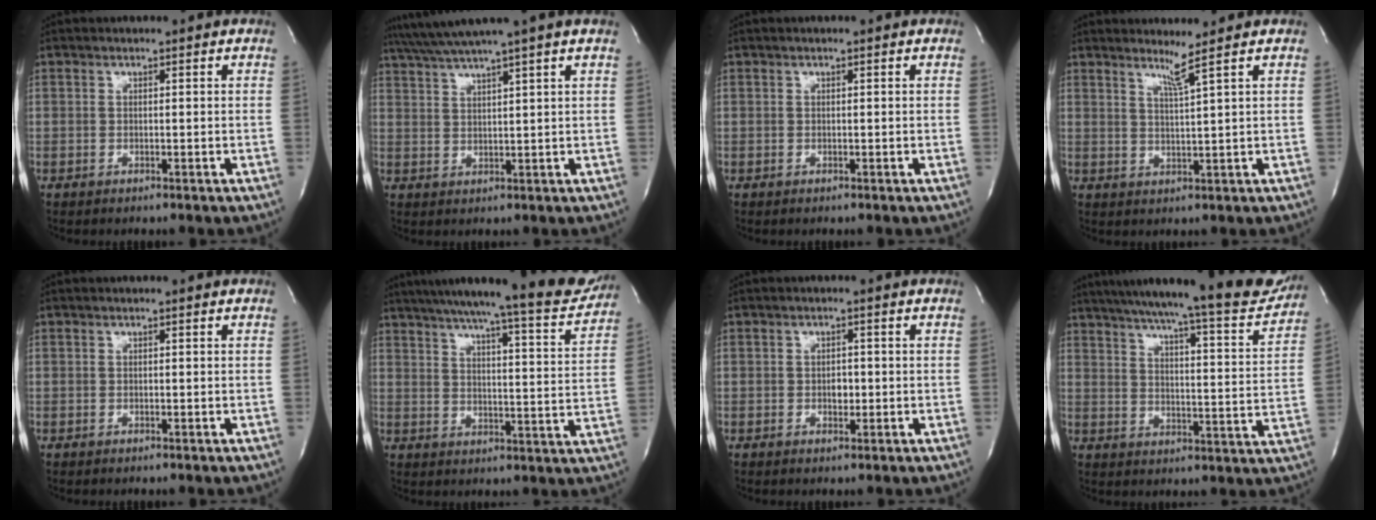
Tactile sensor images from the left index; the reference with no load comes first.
{"total": 8.2, "force": [6.7, -2.2, 4.1], "torque": [-0.072, 0.013, 0.107]}
{"total": 0.0}
{"total": 2.8, "force": [2.0, -1.5, 1.4], "torque": [-0.034, -0.022, 0.043]}
{"total": 0.0}
{"total": 19.3, "force": [17.4, 1.1, 8.3], "torque": [-0.123, -0.037, 0.222]}
{"total": 1.7, "force": [-0.3, 1.1, 1.3], "torque": [-0.022, 0.001, -0.002]}
{"total": 22.1, "force": [19.8, 1.4, 9.6], "torque": [-0.146, -0.044, 0.255]}